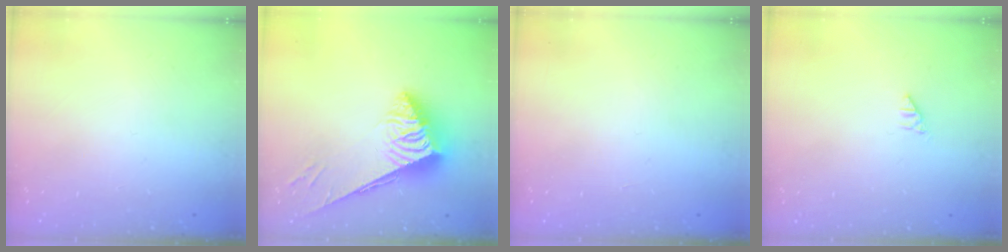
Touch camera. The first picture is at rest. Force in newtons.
{"total": 6.8, "press": 6.8, "slide": 0.4}
{"total": 0.0}
{"total": 0.0}